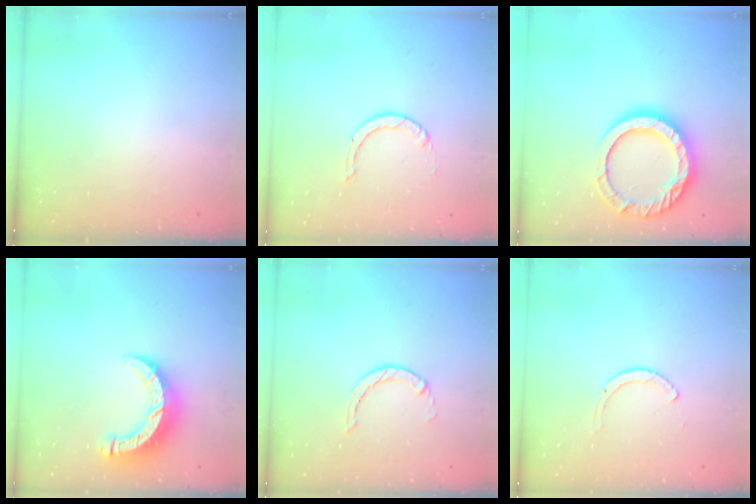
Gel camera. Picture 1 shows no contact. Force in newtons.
{"total": 0.8, "press": 0.8, "slide": 0.1}
{"total": 17.4, "press": 17.3, "slide": 1.8}
{"total": 10.6, "press": 10.5, "slide": 1.2}
{"total": 1.2, "press": 1.2, "slide": 0.2}
{"total": 2.0, "press": 1.9, "slide": 0.3}